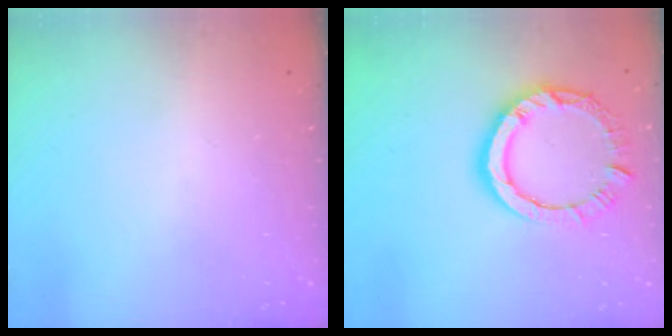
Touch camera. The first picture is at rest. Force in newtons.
{"total": 11.7, "press": 11.6, "slide": 1.4}